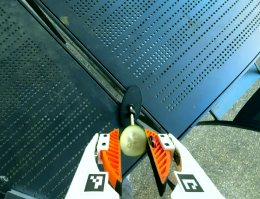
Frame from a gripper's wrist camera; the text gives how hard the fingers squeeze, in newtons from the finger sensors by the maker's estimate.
{"total": 8.0, "left": 7.5, "right": 8.5}